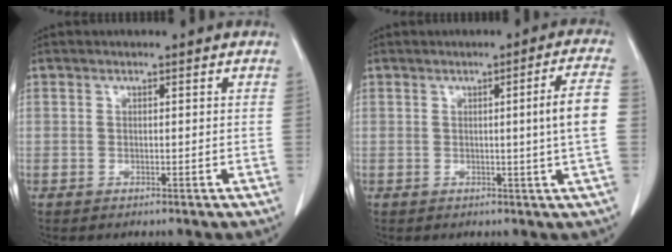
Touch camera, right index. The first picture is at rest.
{"total": 6.0, "force": [-0.2, -1.5, 5.8], "torque": [-0.079, -0.005, -0.003]}